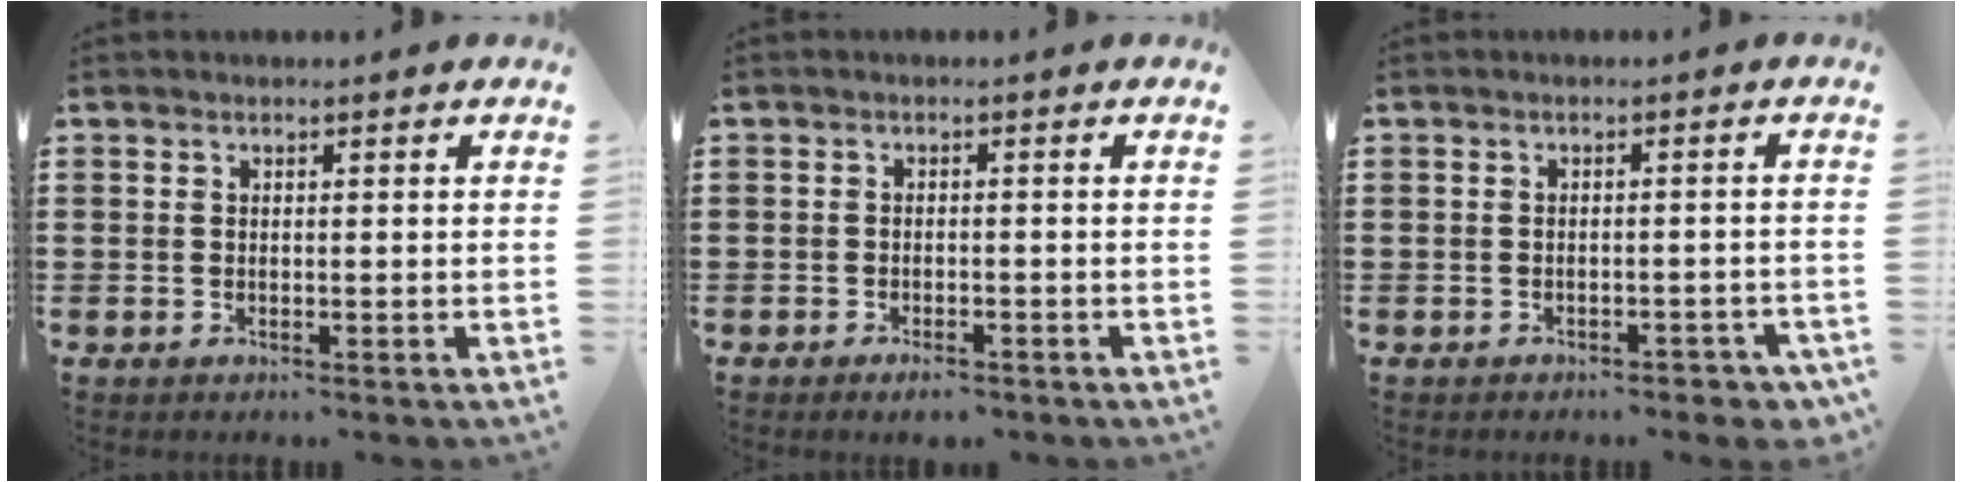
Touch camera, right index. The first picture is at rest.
{"total": 1.5, "force": [-1.4, 0.1, 0.6], "torque": [-0.016, -0.005, -0.026]}
{"total": 1.7, "force": [-1.6, 0.3, 0.6], "torque": [-0.016, -0.001, -0.032]}